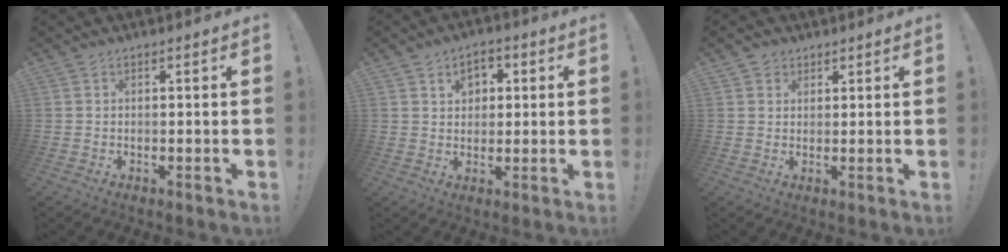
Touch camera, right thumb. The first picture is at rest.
{"total": 5.7, "force": [2.1, 4.6, 2.7], "torque": [-0.033, -0.002, 0.034]}
{"total": 2.6, "force": [1.5, 2.1, 0.3], "torque": [-0.002, -0.004, 0.026]}